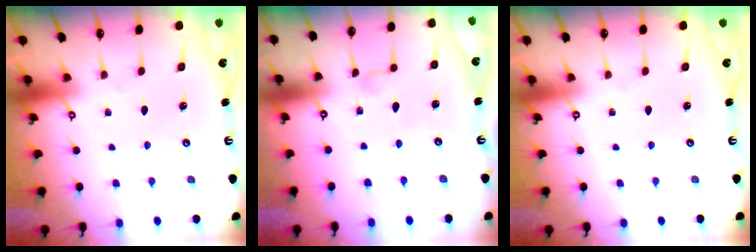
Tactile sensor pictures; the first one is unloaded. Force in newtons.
{"total": 2.5, "press": 2.5, "slide": 0.2}
{"total": 0.0}